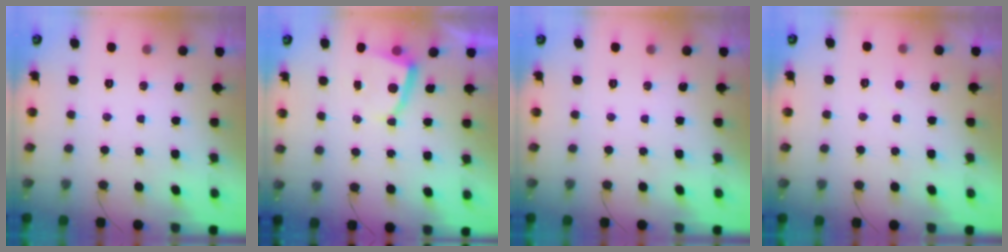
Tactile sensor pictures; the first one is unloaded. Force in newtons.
{"total": 4.0, "press": 3.9, "slide": 0.5}
{"total": 0.0}
{"total": 1.5, "press": 1.5, "slide": 0.2}